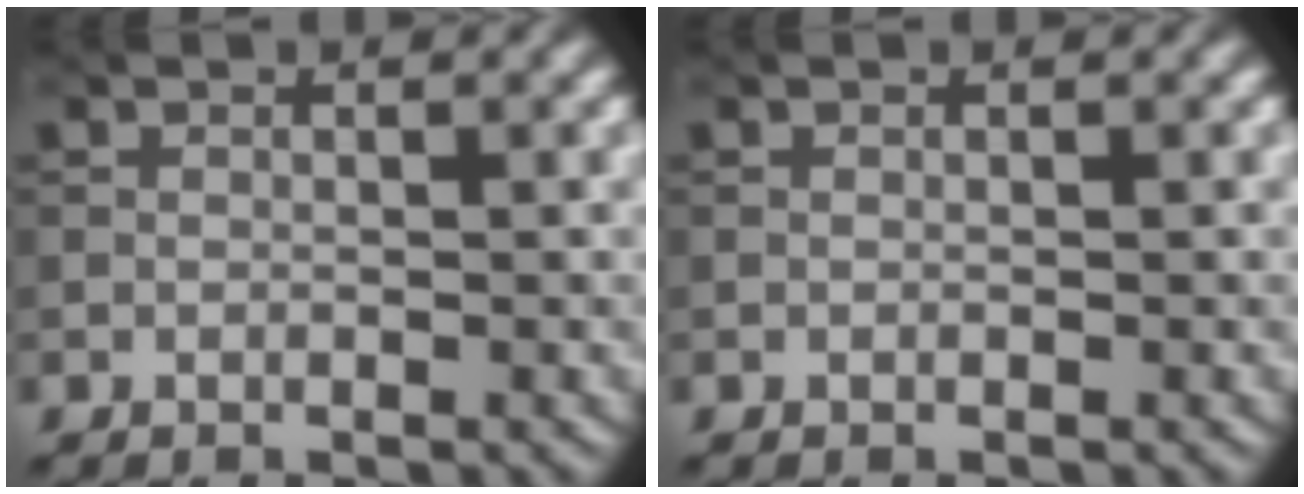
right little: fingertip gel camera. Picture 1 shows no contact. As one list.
[{"total": 0.0}]